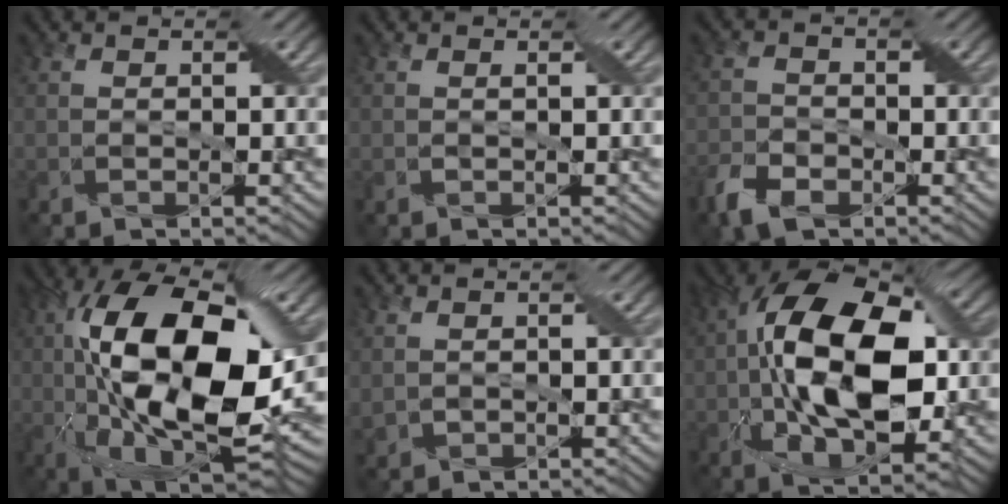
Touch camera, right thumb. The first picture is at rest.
{"total": 0.0}
{"total": 4.9, "force": [-3.1, 2.7, 2.6], "torque": [-0.062, -0.004, -0.069]}
{"total": 20.5, "force": [1.2, 9.9, 17.9], "torque": [-0.326, 0.009, 0.005]}
{"total": 1.5, "force": [0.3, 1.3, 0.7], "torque": [-0.027, -0.002, 0.009]}
{"total": 16.9, "force": [-0.2, 8.6, 14.5], "torque": [-0.263, 0.015, -0.011]}